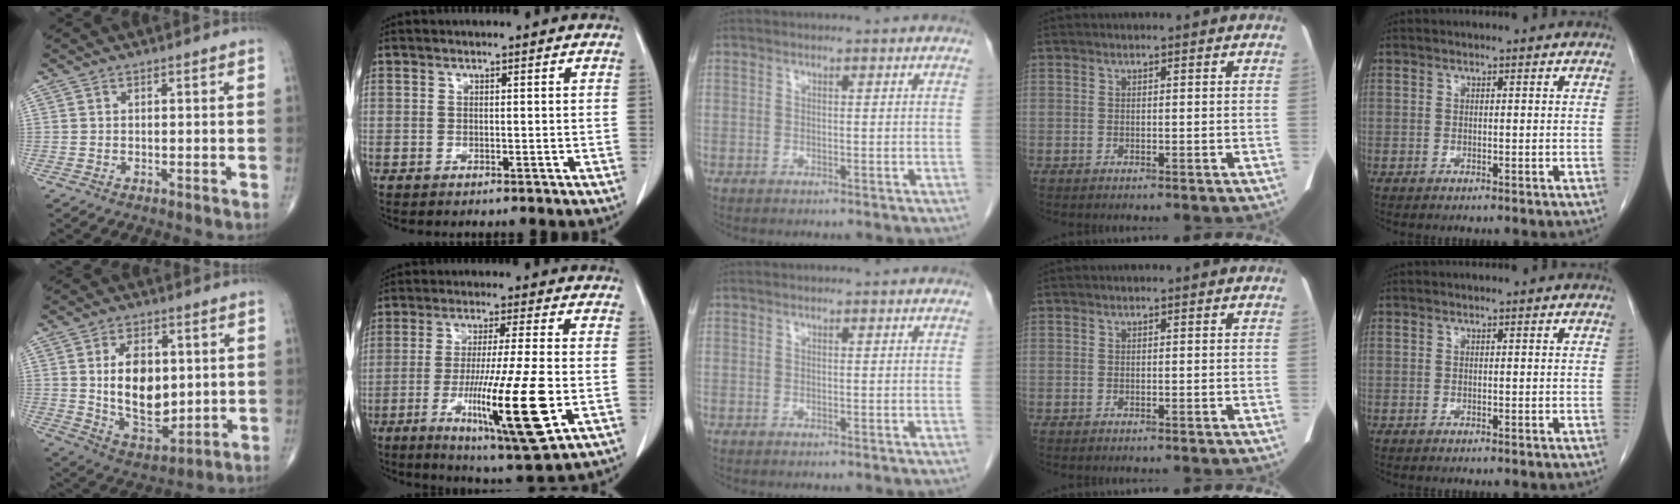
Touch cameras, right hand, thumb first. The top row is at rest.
{"thumb": {"total": 14.2, "force": [1.6, 8.7, 11.1], "torque": [-0.150, -0.019, 0.040]}, "index": {"total": 15.4, "force": [-4.4, 0.1, 14.8], "torque": [-0.266, -0.035, -0.071]}}